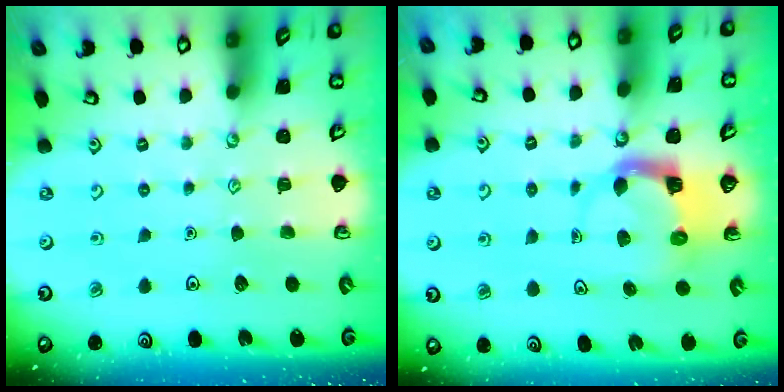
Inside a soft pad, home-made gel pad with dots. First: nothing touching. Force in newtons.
{"total": 3.8, "press": 3.7, "slide": 0.7}